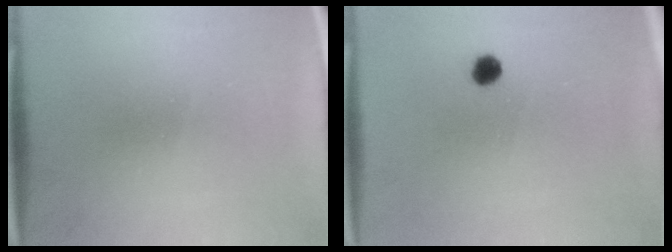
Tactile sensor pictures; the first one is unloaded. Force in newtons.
{"total": 2.3}